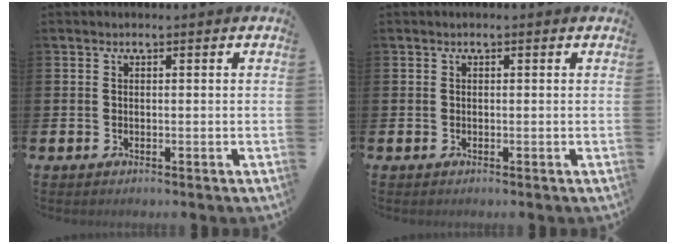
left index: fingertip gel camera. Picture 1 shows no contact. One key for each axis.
{"total": 0.0}